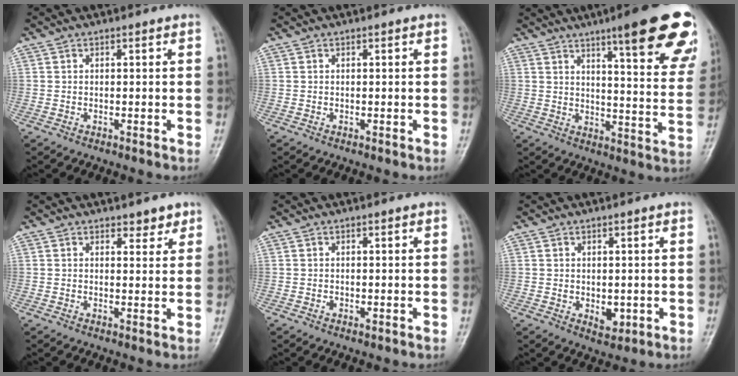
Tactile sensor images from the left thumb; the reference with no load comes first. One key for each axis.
{"total": 0.0}
{"total": 22.0, "fx": 13.4, "fy": 3.9, "fz": 17.0, "tx": -0.195, "ty": -0.051, "tz": 0.167}
{"total": 2.8, "fx": 2.1, "fy": 1.4, "fz": 1.1, "tx": 0.004, "ty": -0.012, "tz": 0.027}
{"total": 0.7, "fx": -0.1, "fy": 0.5, "fz": 0.5, "tx": -0.009, "ty": 0.002, "tz": -0.002}
{"total": 3.5, "fx": -0.3, "fy": 2.3, "fz": 2.6, "tx": -0.024, "ty": -0.006, "tz": 0.004}